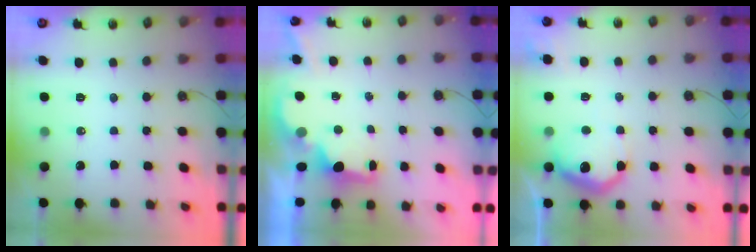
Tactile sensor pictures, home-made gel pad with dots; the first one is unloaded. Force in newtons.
{"total": 2.2, "press": 2.1, "slide": 0.8}
{"total": 11.4, "press": 11.4, "slide": 0.8}